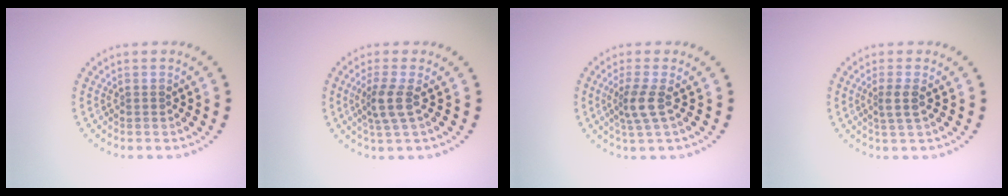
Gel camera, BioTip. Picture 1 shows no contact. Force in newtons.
{"total": 2.7, "press": 2.1, "slide": 1.7}
{"total": 2.4, "press": 1.8, "slide": 1.6}
{"total": 1.7, "press": 1.4, "slide": 1.0}